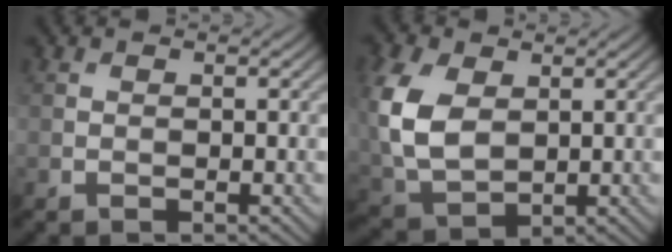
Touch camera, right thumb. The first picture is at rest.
{"total": 10.5, "force": [1.9, 7.1, 7.5], "torque": [-0.229, 0.003, 0.038]}